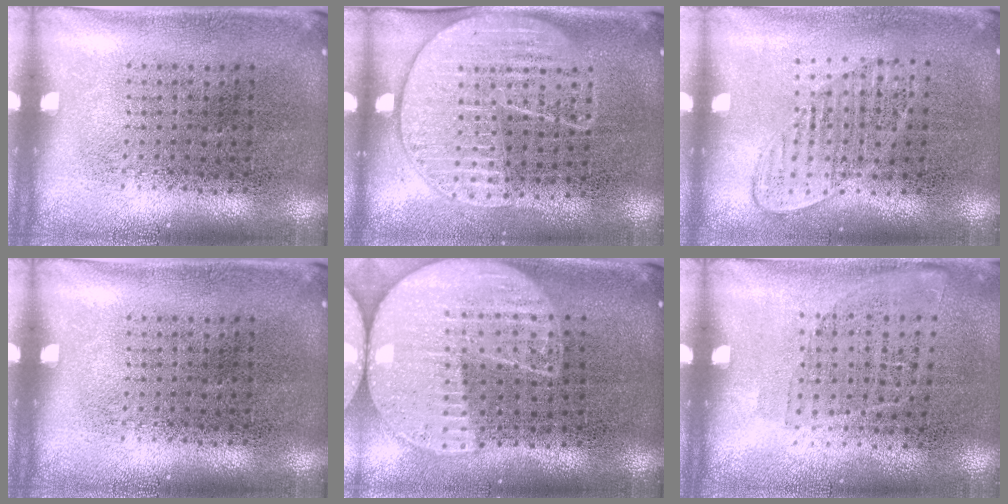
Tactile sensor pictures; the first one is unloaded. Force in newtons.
{"total": 1.8, "press": 1.6, "slide": 0.9}
{"total": 1.2, "press": 1.1, "slide": 0.5}
{"total": 0.0}
{"total": 2.2, "press": 1.9, "slide": 1.1}
{"total": 1.0, "press": 0.8, "slide": 0.5}